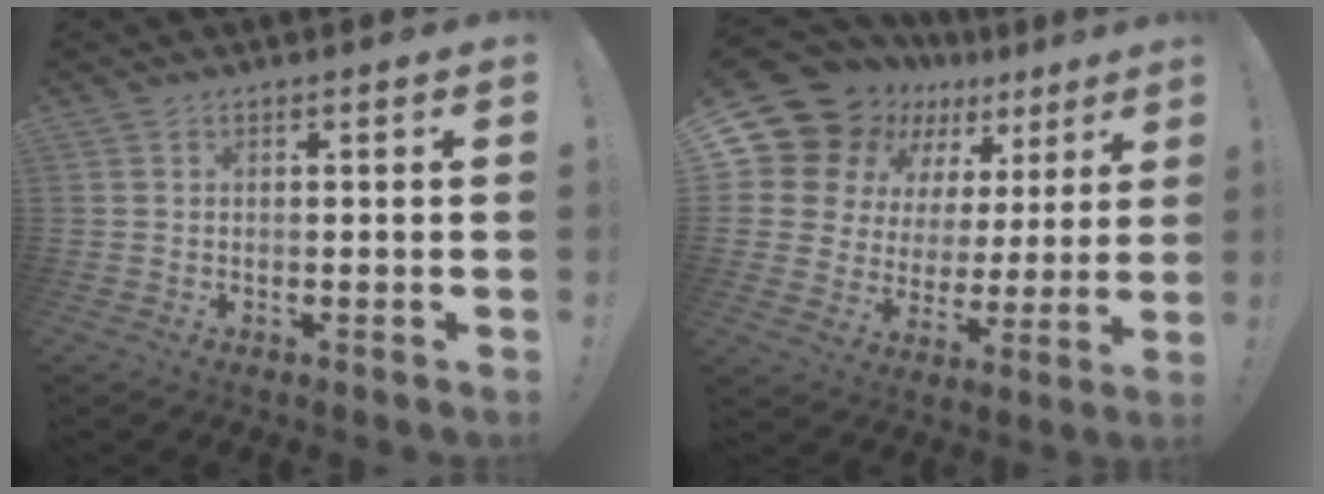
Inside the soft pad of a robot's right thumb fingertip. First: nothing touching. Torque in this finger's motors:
{"motor_torque": [-0.12, 1.03, 0.09, 0.11, 0.12]}